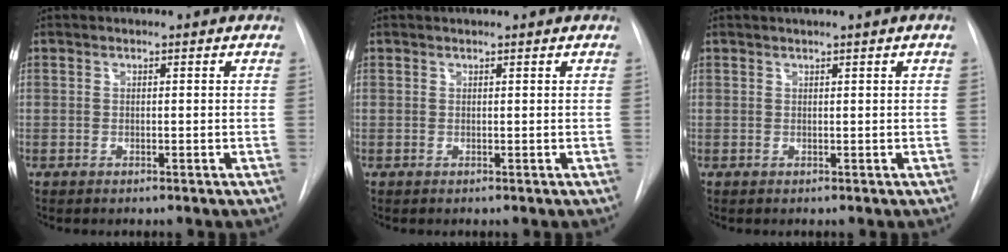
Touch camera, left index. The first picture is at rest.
{"total": 0.9, "force": [0.8, -0.2, 0.3], "torque": [-0.003, 0.010, 0.018]}
{"total": 1.4, "force": [0.9, -0.4, 1.0], "torque": [-0.017, 0.000, 0.019]}